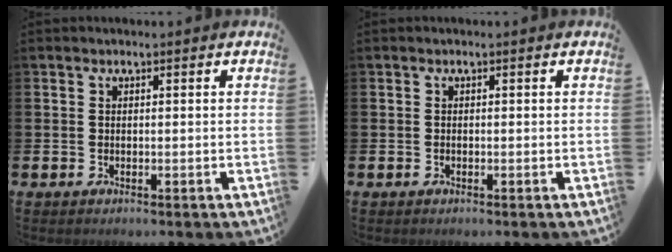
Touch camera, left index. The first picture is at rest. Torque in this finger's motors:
{"motor_torque": [-0.15, 0.05, -0.06, -0.01]}